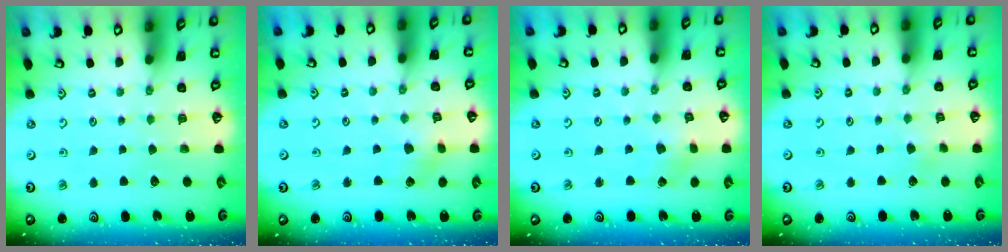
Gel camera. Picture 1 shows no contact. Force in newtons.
{"total": 4.9, "press": 4.9, "slide": 0.4}
{"total": 2.1, "press": 2.1, "slide": 0.3}
{"total": 1.7, "press": 1.7, "slide": 0.1}